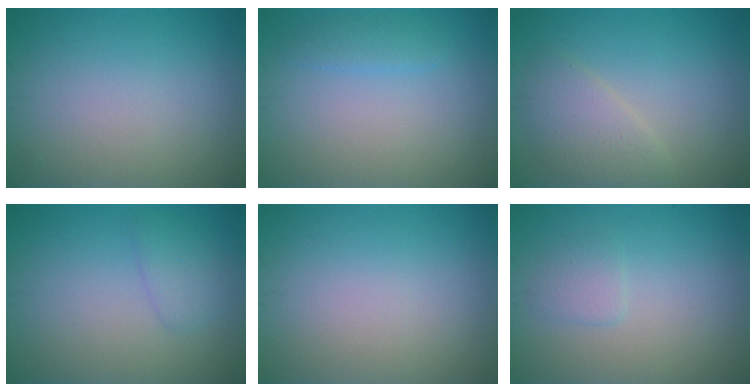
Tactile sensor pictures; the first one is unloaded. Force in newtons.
{"total": 1.4, "press": 1.4, "slide": 0.1}
{"total": 2.9, "press": 2.9, "slide": 0.2}
{"total": 1.8, "press": 1.8, "slide": 0.0}
{"total": 0.0}
{"total": 1.4, "press": 1.3, "slide": 0.3}